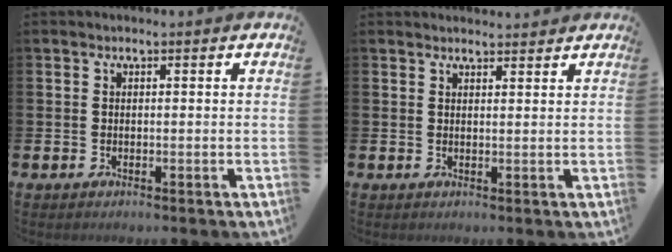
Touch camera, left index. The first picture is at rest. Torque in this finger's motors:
{"motor_torque": [-0.27, -0.42, -0.24, 0.00]}